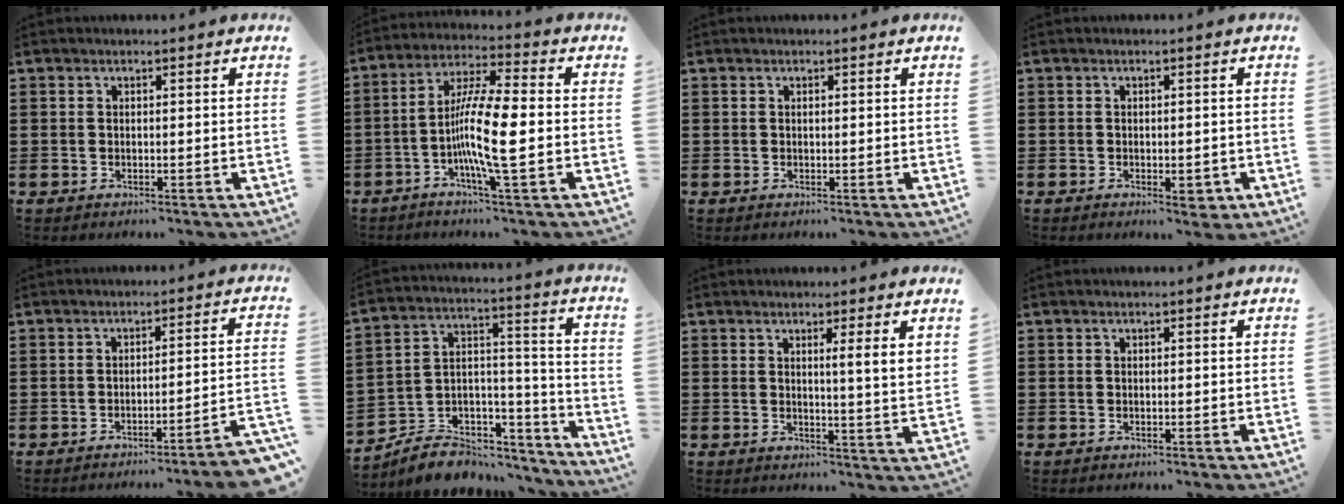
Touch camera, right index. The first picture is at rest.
{"total": 11.3, "force": [-2.2, 1.3, 11.0], "torque": [-0.221, -0.013, -0.047]}
{"total": 0.0}
{"total": 2.2, "force": [-1.1, 0.8, 1.6], "torque": [-0.035, -0.005, -0.022]}
{"total": 3.8, "force": [-3.1, -0.8, 1.9], "torque": [-0.038, -0.022, -0.065]}
{"total": 6.9, "force": [-5.8, 3.5, 1.3], "torque": [-0.025, 0.008, -0.106]}
{"total": 3.2, "force": [2.1, -0.9, 2.2], "torque": [-0.042, -0.015, 0.034]}
{"total": 0.0}